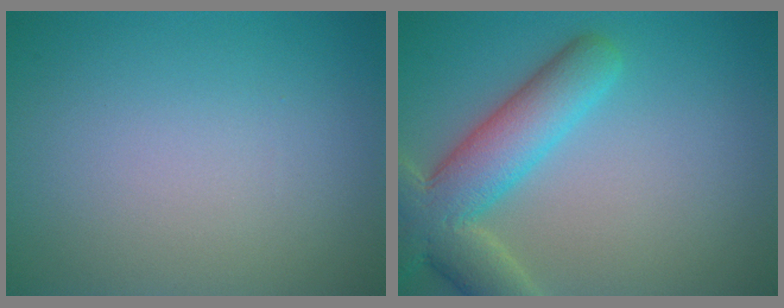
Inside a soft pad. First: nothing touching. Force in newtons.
{"total": 7.5, "press": 7.4, "slide": 0.6}